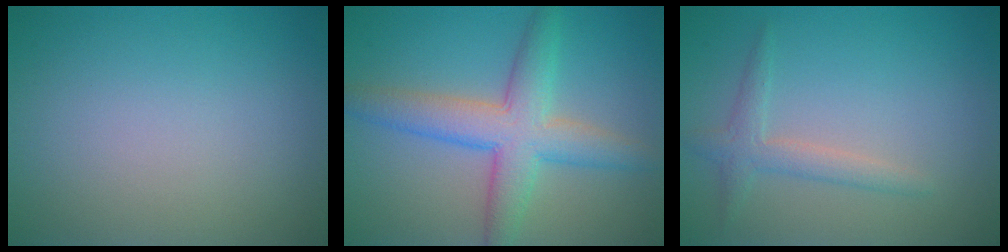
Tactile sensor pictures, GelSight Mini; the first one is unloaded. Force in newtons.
{"total": 6.0, "press": 6.0, "slide": 0.1}
{"total": 2.1, "press": 2.1, "slide": 0.1}